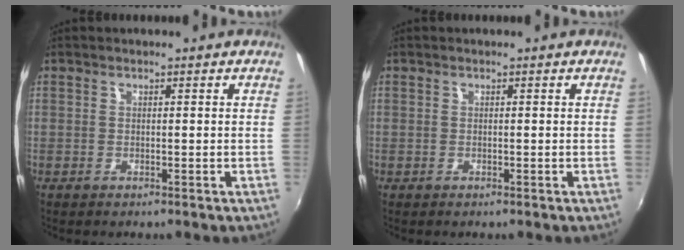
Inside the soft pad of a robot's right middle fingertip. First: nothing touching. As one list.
[{"total": 0.0}]